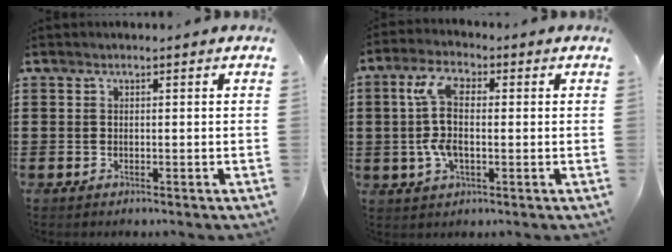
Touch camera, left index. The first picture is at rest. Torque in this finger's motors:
{"motor_torque": [0.98, 1.15, 0.80, 0.21]}